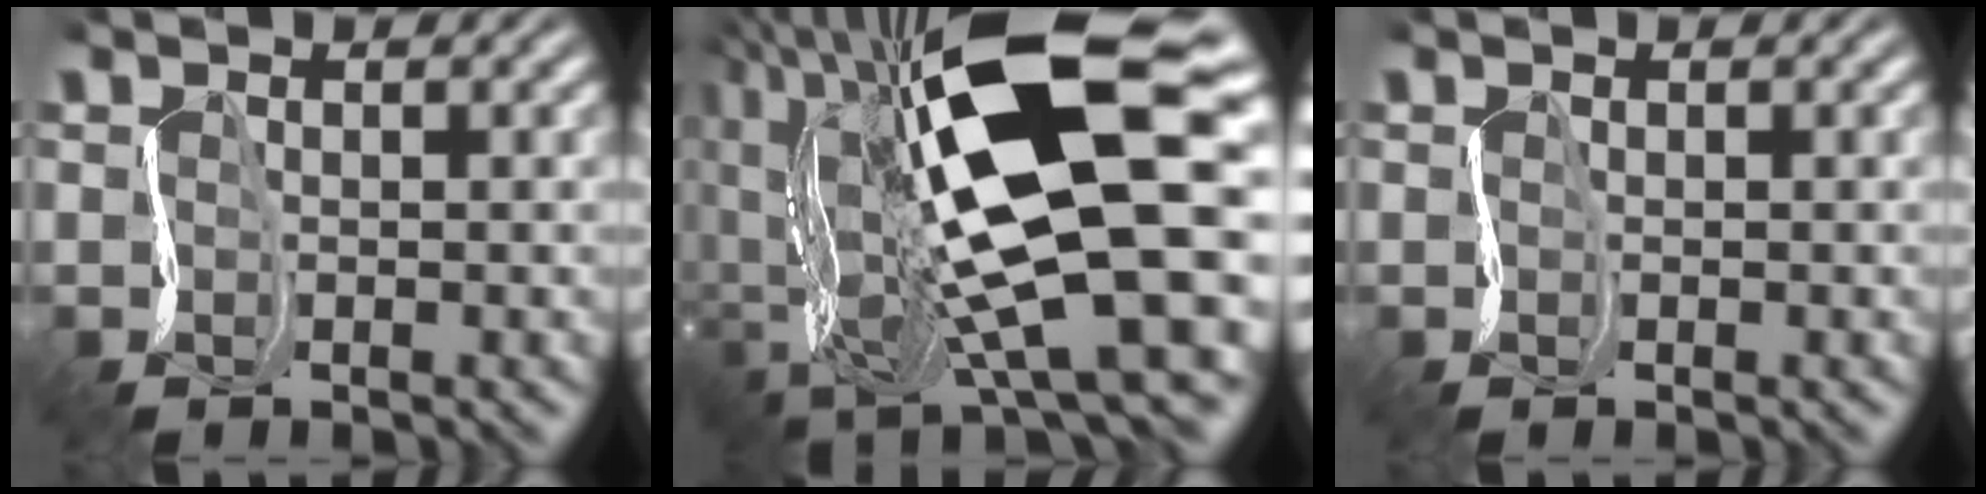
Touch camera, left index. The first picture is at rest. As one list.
[{"total": 19.4, "force": [1.9, 8.1, 17.5], "torque": [-0.316, -0.011, 0.038]}, {"total": 0.0}]